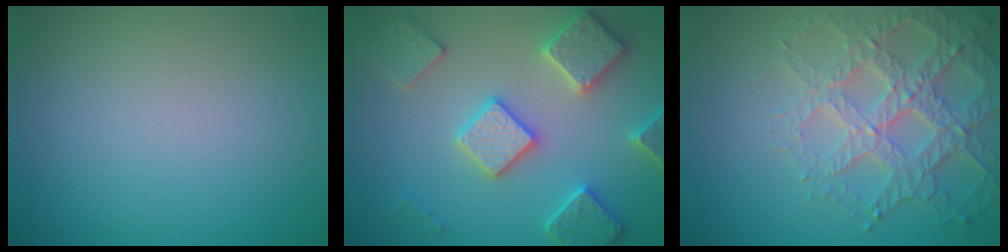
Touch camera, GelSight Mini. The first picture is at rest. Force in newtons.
{"total": 5.7, "press": 5.6, "slide": 1.3}
{"total": 5.9, "press": 4.7, "slide": 3.6}